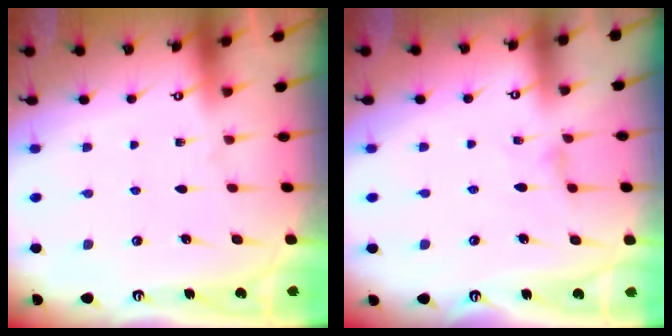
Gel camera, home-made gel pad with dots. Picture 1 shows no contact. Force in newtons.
{"total": 1.2, "press": 1.2, "slide": 0.3}